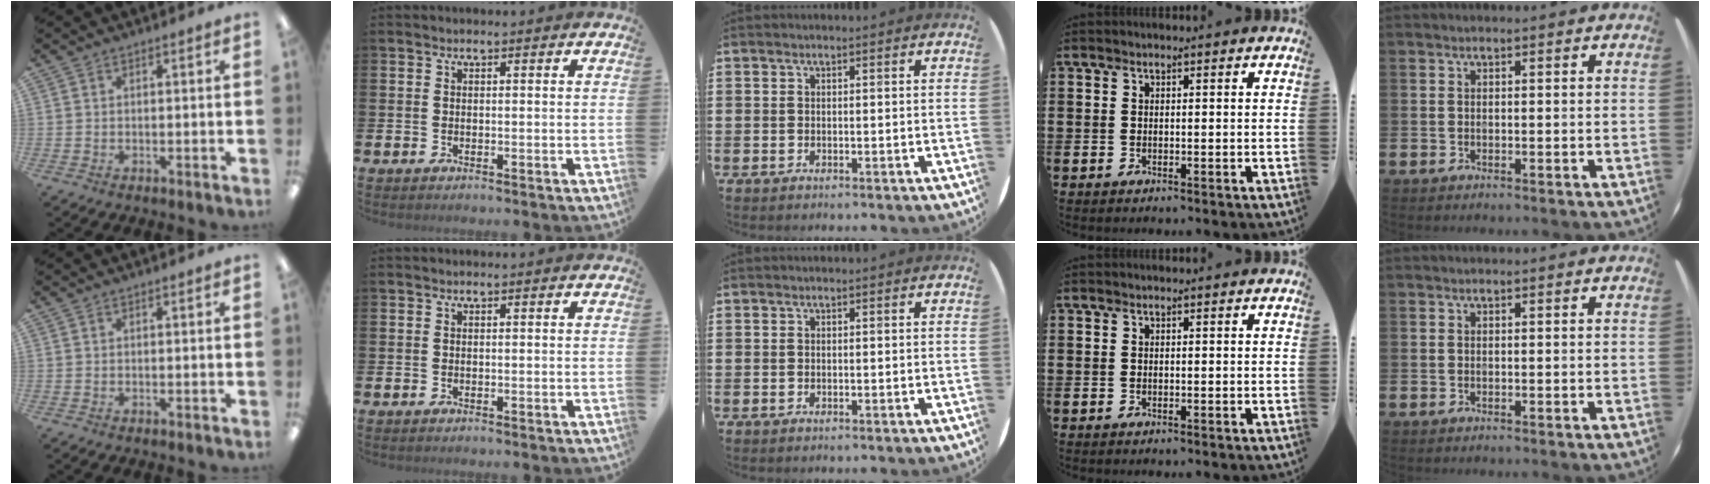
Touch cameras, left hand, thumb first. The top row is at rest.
{}